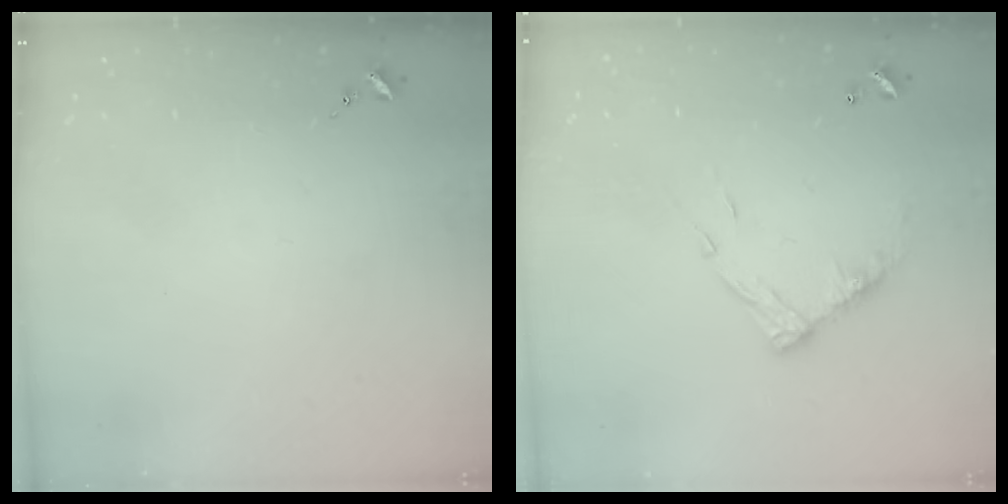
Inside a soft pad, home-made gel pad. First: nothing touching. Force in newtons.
{"total": 10.9, "press": 10.9, "slide": 0.8}